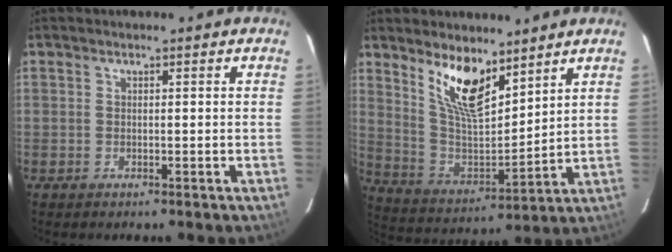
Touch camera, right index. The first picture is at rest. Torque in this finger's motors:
{"motor_torque": [0.46, 0.46, 0.30, 0.15]}